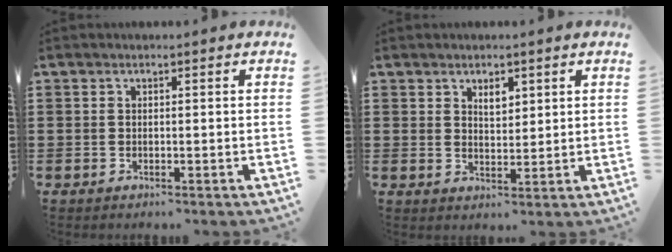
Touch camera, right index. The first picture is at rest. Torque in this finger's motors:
{"motor_torque": [0.56, 0.35, 0.06, 0.05]}